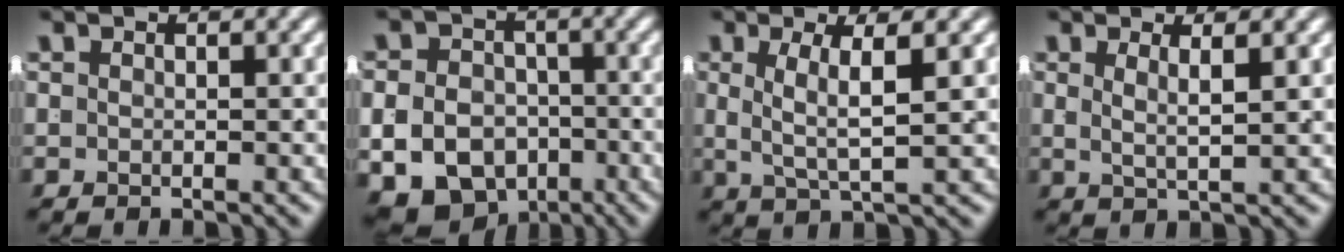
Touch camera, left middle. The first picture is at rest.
{"total": 15.0, "force": [-6.0, 12.9, 4.8], "torque": [-0.104, -0.062, -0.098]}
{"total": 3.3, "force": [0.3, 0.2, 3.3], "torque": [-0.057, -0.010, 0.012]}
{"total": 2.2, "force": [0.8, -0.5, 2.0], "torque": [-0.030, -0.007, 0.021]}